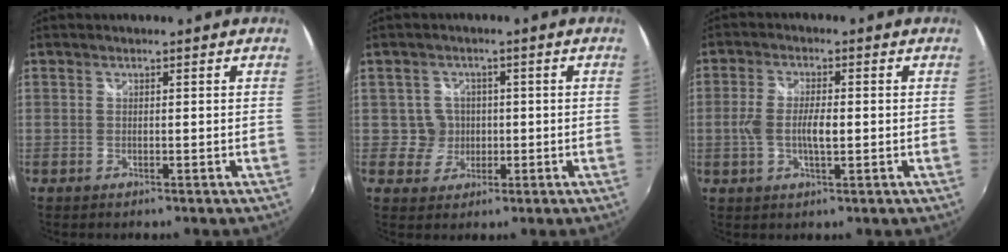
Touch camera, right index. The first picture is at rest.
{"total": 3.8, "force": [-0.1, 3.8, 0.0], "torque": [0.002, 0.016, 0.001]}
{"total": 5.4, "force": [-0.7, 1.7, 5.1], "torque": [-0.098, -0.002, -0.013]}